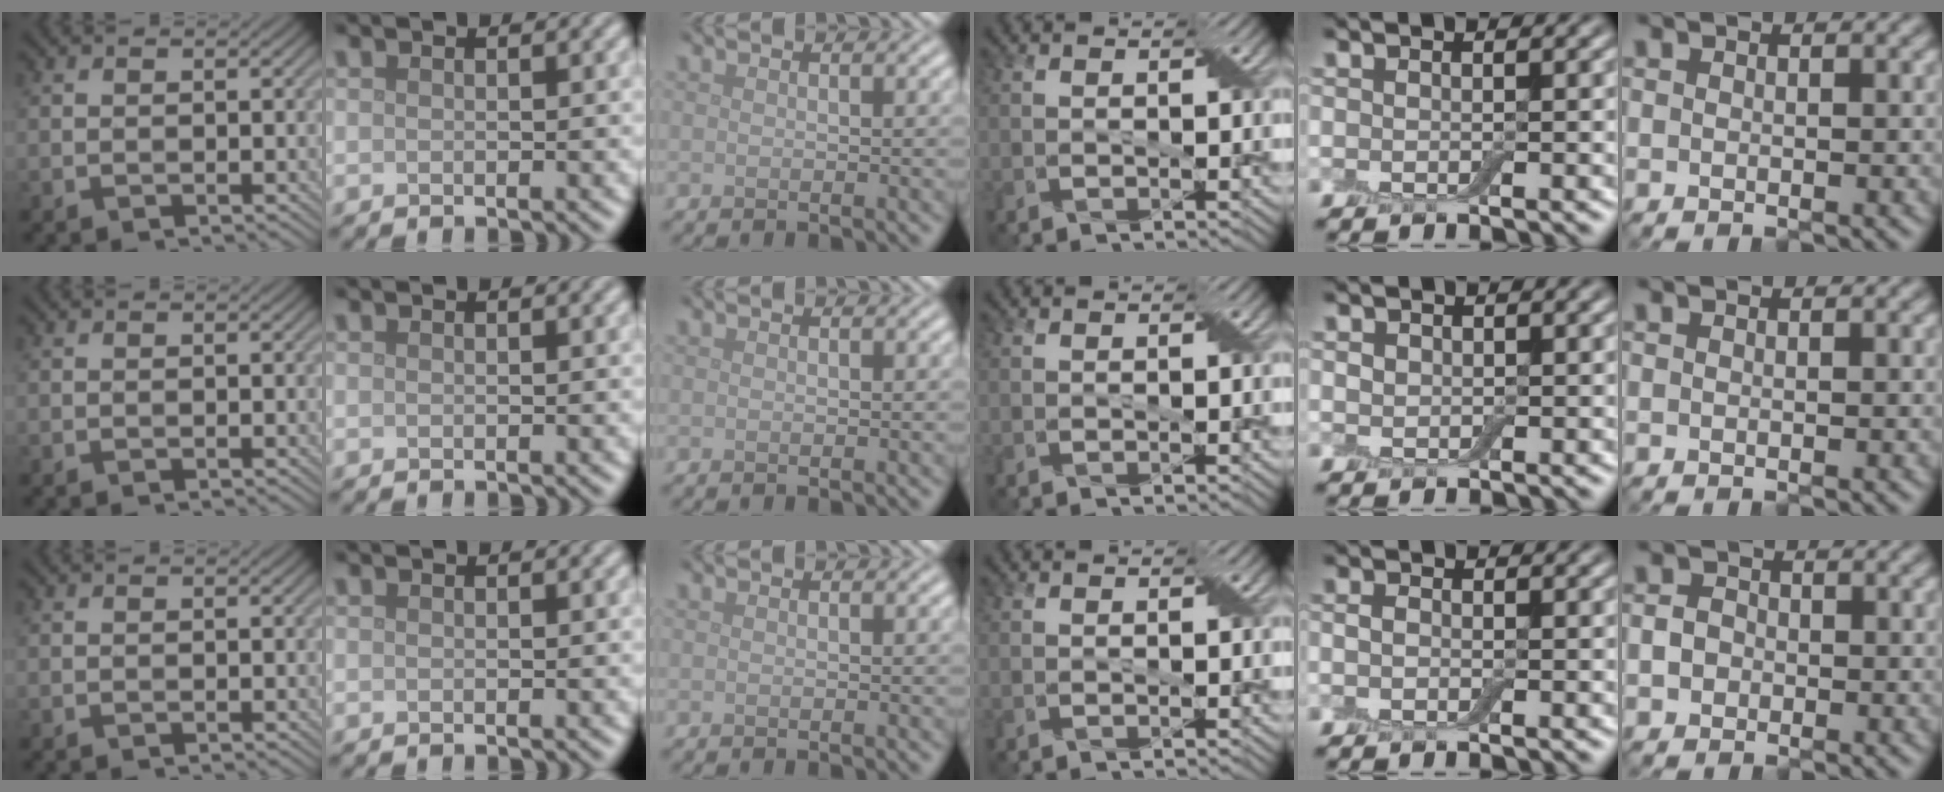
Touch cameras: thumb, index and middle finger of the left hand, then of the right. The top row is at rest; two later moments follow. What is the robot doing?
{"motion": "press", "object": "electronic device side button"}